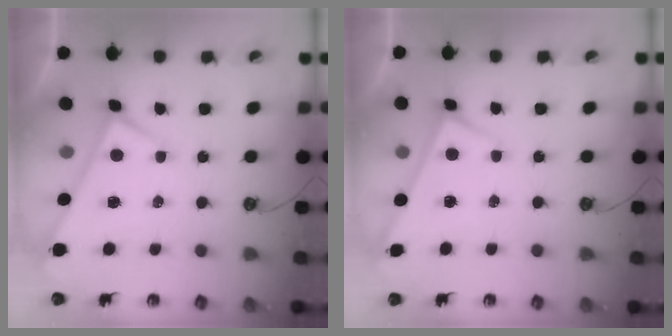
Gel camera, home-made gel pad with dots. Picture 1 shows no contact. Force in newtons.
{"total": 3.0, "press": 3.0, "slide": 0.3}